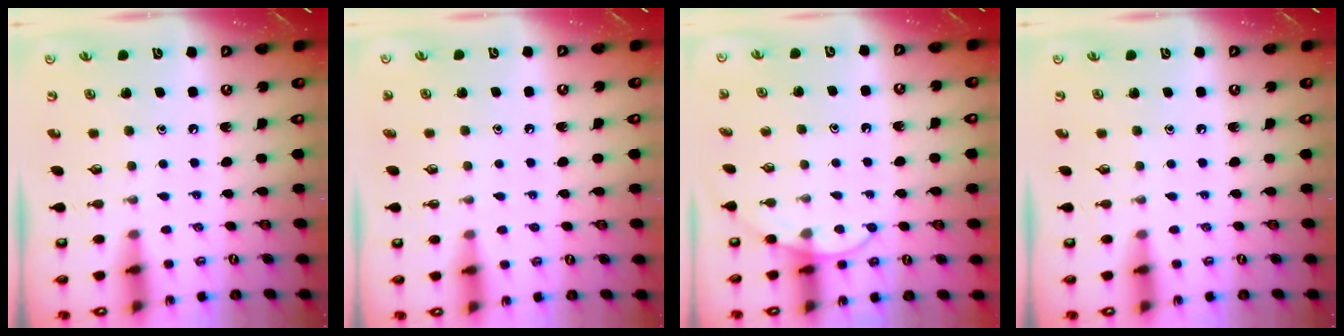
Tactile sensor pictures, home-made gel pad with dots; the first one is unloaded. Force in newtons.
{"total": 0.7, "press": 0.7, "slide": 0.0}
{"total": 7.2, "press": 7.1, "slide": 0.7}
{"total": 0.0}